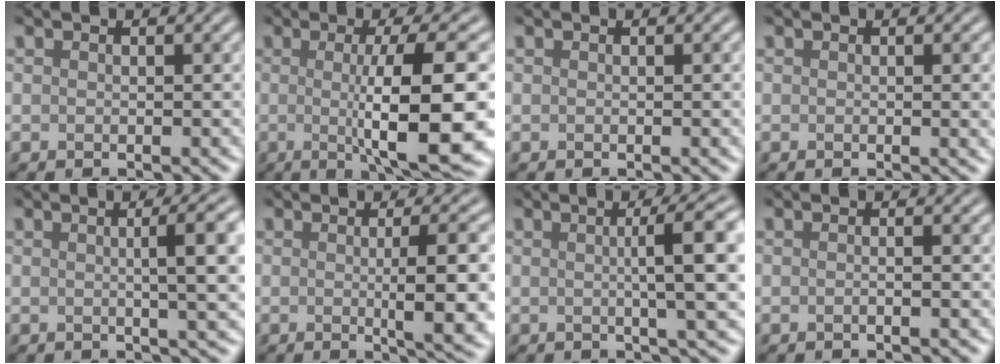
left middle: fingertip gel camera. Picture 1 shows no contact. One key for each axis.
{"total": 11.2, "fx": -0.8, "fy": 2.4, "fz": 10.9, "tx": -0.138, "ty": -0.009, "tz": -0.009}
{"total": 0.6, "fx": 0.0, "fy": 0.2, "fz": 0.6, "tx": -0.004, "ty": 0.001, "tz": -0.002}
{"total": 2.5, "fx": 0.0, "fy": 0.9, "fz": 2.3, "tx": -0.018, "ty": 0.002, "tz": -0.003}
{"total": 6.2, "fx": 0.7, "fy": 1.5, "fz": 6.0, "tx": -0.065, "ty": 0.014, "tz": 0.009}
{"total": 7.1, "fx": -0.3, "fy": 1.5, "fz": 6.9, "tx": -0.092, "ty": -0.003, "tz": 0.000}
{"total": 6.9, "fx": 0.8, "fy": 1.2, "fz": 6.8, "tx": -0.086, "ty": 0.015, "tz": 0.011}
{"total": 1.8, "fx": 0.0, "fy": 0.9, "fz": 1.6, "tx": 0.008, "ty": -0.006, "tz": -0.025}